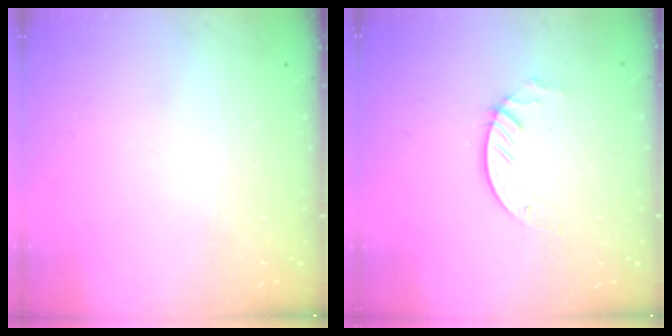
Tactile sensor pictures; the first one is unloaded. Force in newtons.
{"total": 4.5, "press": 4.4, "slide": 0.4}